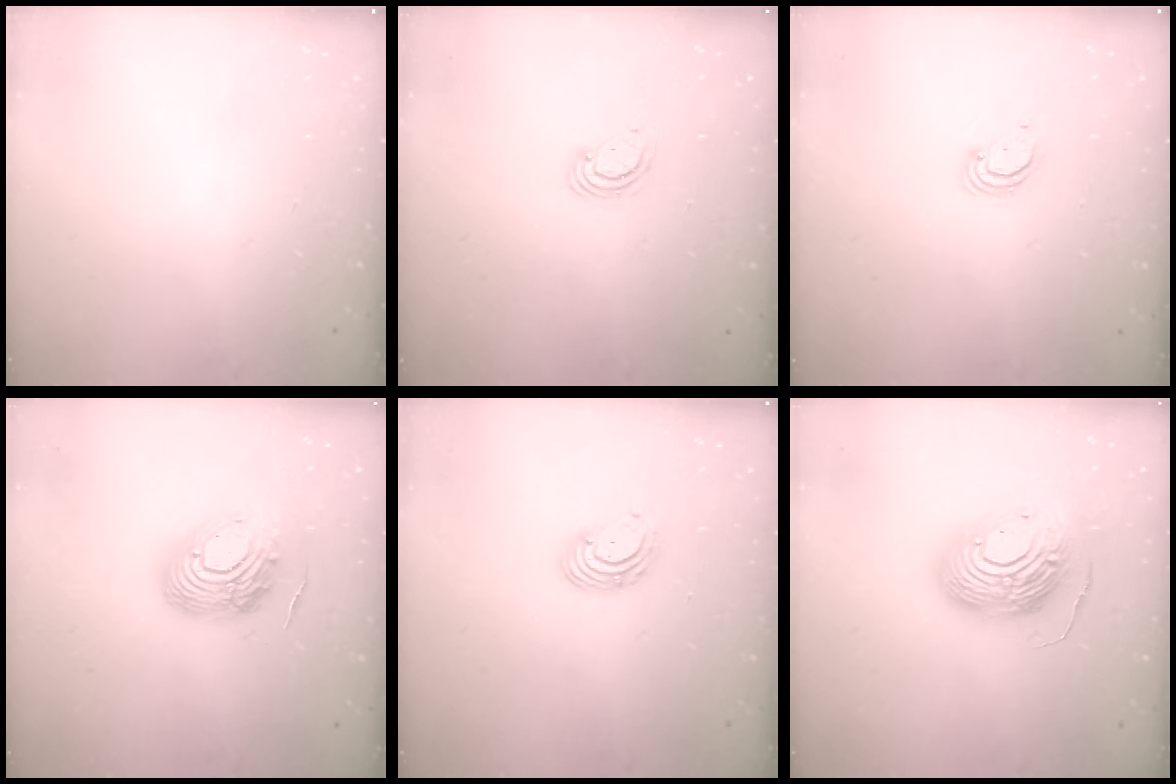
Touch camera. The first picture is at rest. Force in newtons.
{"total": 2.4, "press": 2.4, "slide": 0.2}
{"total": 3.1, "press": 3.1, "slide": 0.2}
{"total": 16.5, "press": 16.4, "slide": 1.4}
{"total": 3.5, "press": 3.5, "slide": 0.2}
{"total": 17.4, "press": 17.3, "slide": 1.8}